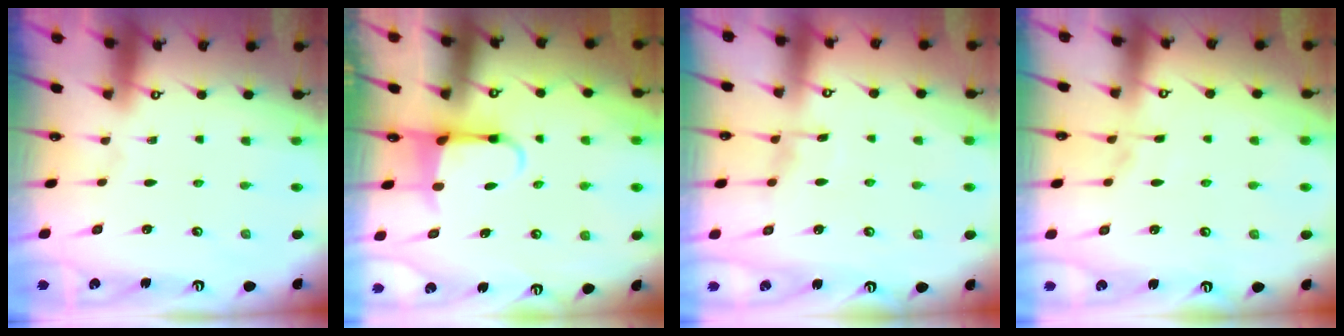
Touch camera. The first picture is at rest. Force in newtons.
{"total": 3.8, "press": 3.7, "slide": 1.0}
{"total": 6.5, "press": 6.5, "slide": 0.8}
{"total": 2.6, "press": 2.5, "slide": 0.6}